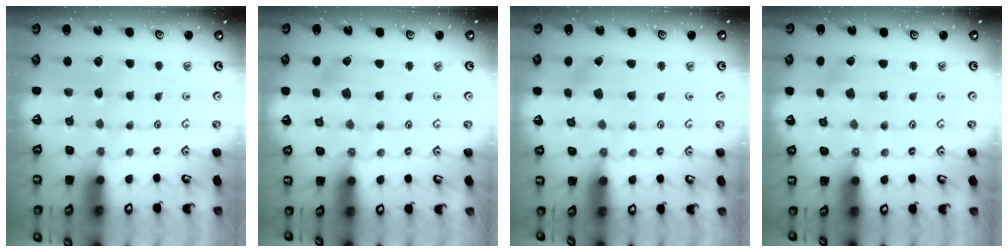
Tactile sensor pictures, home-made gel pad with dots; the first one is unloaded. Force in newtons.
{"total": 2.4, "press": 2.4, "slide": 0.3}
{"total": 2.3, "press": 2.3, "slide": 0.3}
{"total": 0.5, "press": 0.5, "slide": 0.0}